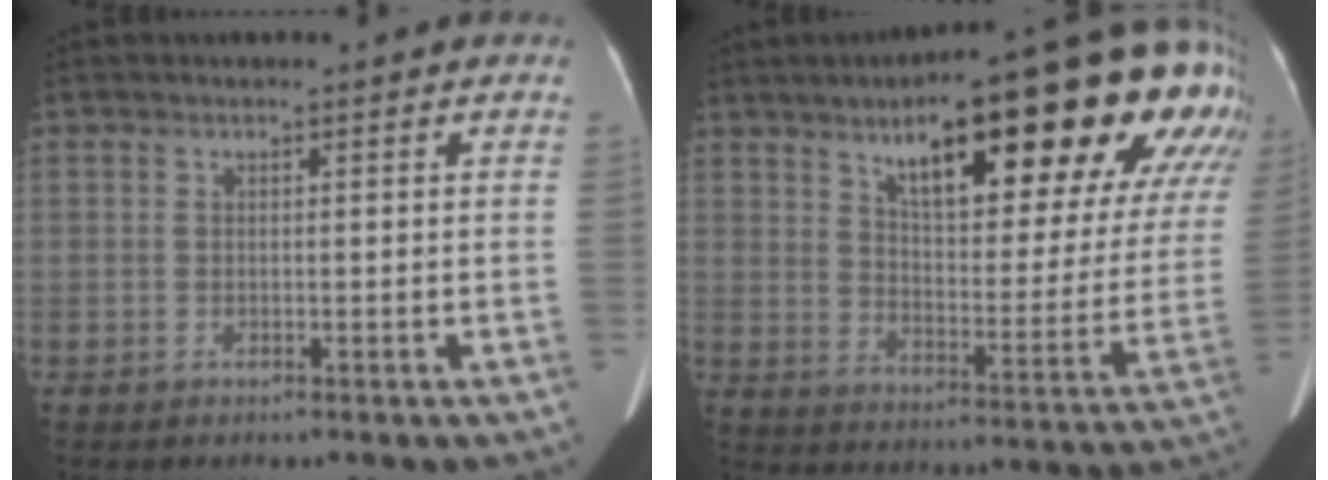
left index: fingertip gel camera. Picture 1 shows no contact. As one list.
[{"total": 27.4, "force": [17.0, 6.5, 20.4], "torque": [-0.253, 0.022, 0.222]}]